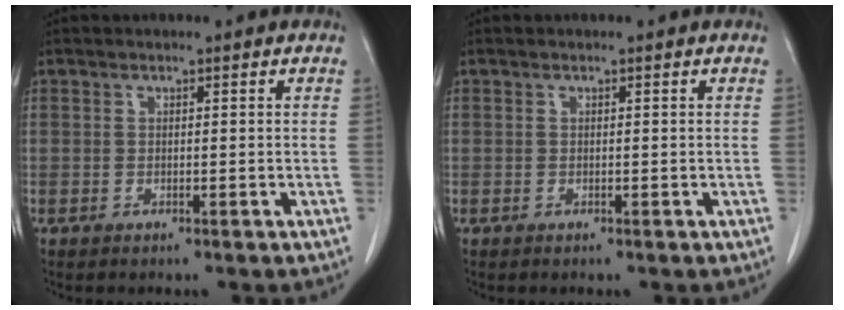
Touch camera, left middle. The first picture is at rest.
{"total": 0.0}